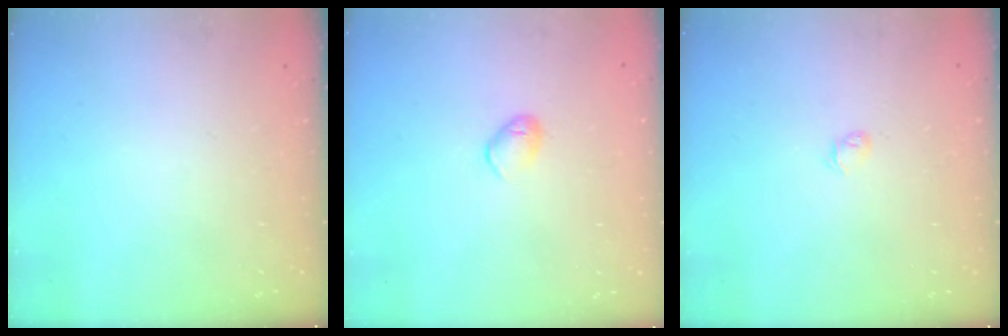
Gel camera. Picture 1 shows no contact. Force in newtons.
{"total": 5.8, "press": 5.8, "slide": 0.8}
{"total": 2.6, "press": 2.5, "slide": 0.6}